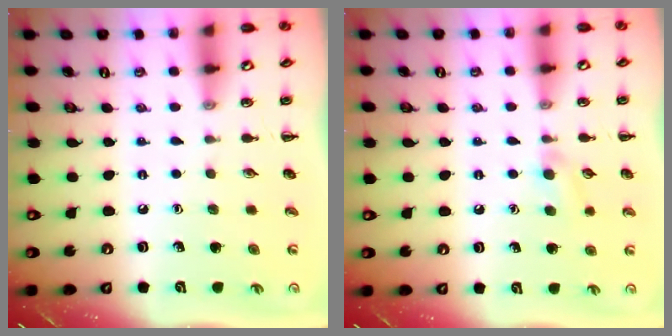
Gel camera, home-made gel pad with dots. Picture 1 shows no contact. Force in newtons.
{"total": 6.0, "press": 5.8, "slide": 1.8}